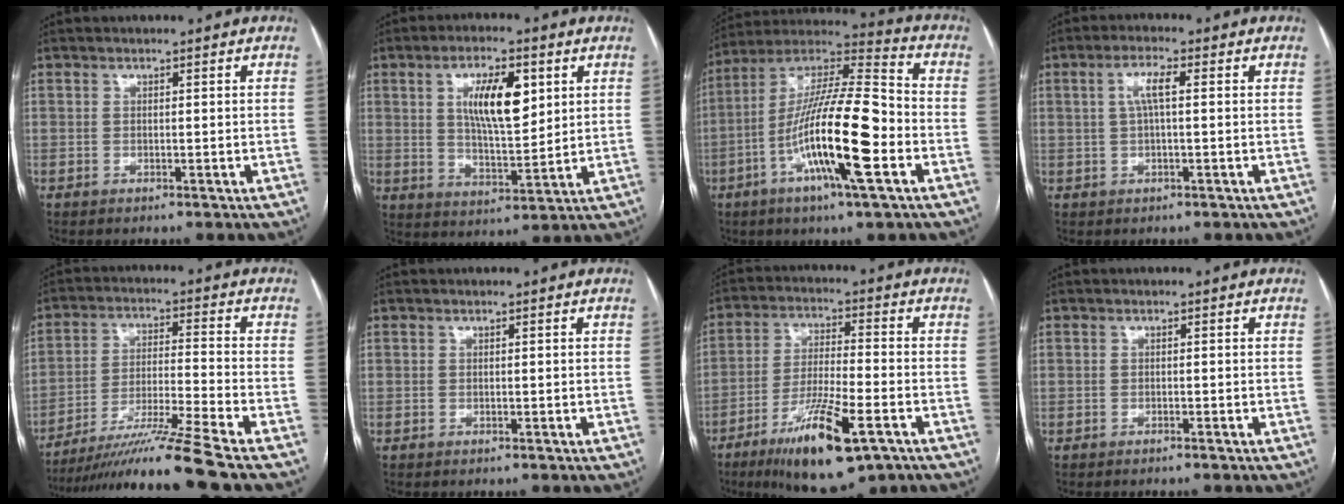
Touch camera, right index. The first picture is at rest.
{"total": 10.4, "force": [3.3, 3.3, 9.3], "torque": [-0.166, 0.004, 0.063]}
{"total": 18.9, "force": [-5.8, 2.0, 17.9], "torque": [-0.341, -0.004, -0.103]}
{"total": 3.9, "force": [0.8, 0.6, 3.8], "torque": [-0.075, 0.010, 0.014]}
{"total": 14.0, "force": [-11.3, -3.3, 7.5], "torque": [-0.129, -0.025, -0.194]}
{"total": 0.0}
{"total": 14.8, "force": [-7.8, 2.7, 12.3], "torque": [-0.227, -0.024, -0.127]}
{"total": 1.0, "force": [-0.8, -0.2, 0.5], "torque": [-0.007, 0.002, -0.012]}